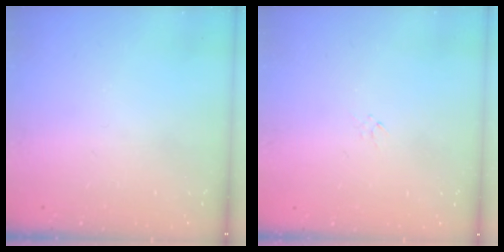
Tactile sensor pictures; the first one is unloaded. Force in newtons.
{"total": 0.0}